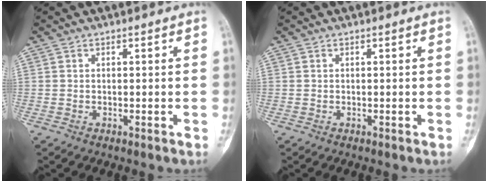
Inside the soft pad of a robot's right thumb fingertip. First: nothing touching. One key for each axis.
{"total": 0.0}